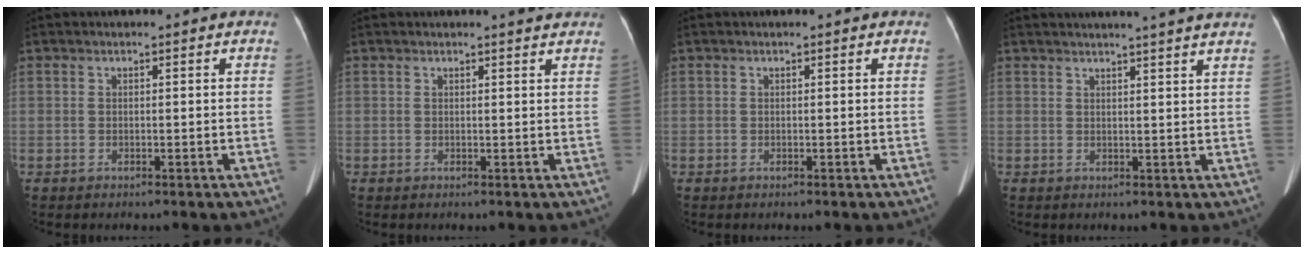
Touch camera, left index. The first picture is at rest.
{"total": 2.0, "force": [1.9, 0.1, 0.5], "torque": [-0.010, 0.000, 0.016]}
{"total": 0.0}
{"total": 9.4, "force": [8.4, -0.7, 4.2], "torque": [-0.055, 0.012, 0.085]}